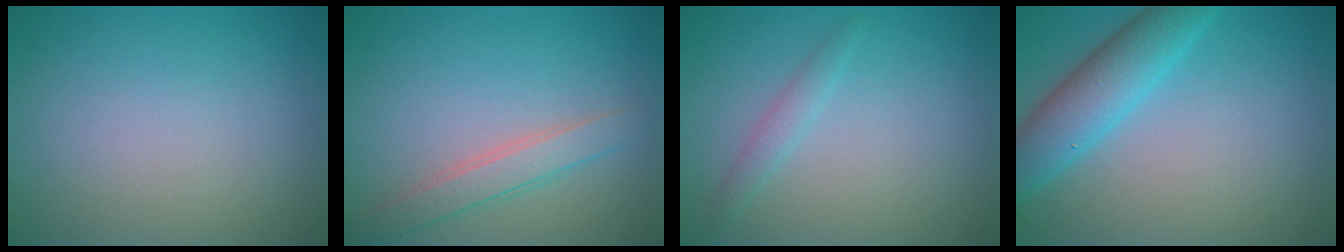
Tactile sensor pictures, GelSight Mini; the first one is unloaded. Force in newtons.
{"total": 2.4, "press": 2.4, "slide": 0.1}
{"total": 1.3, "press": 1.3, "slide": 0.1}
{"total": 5.3, "press": 5.3, "slide": 0.2}